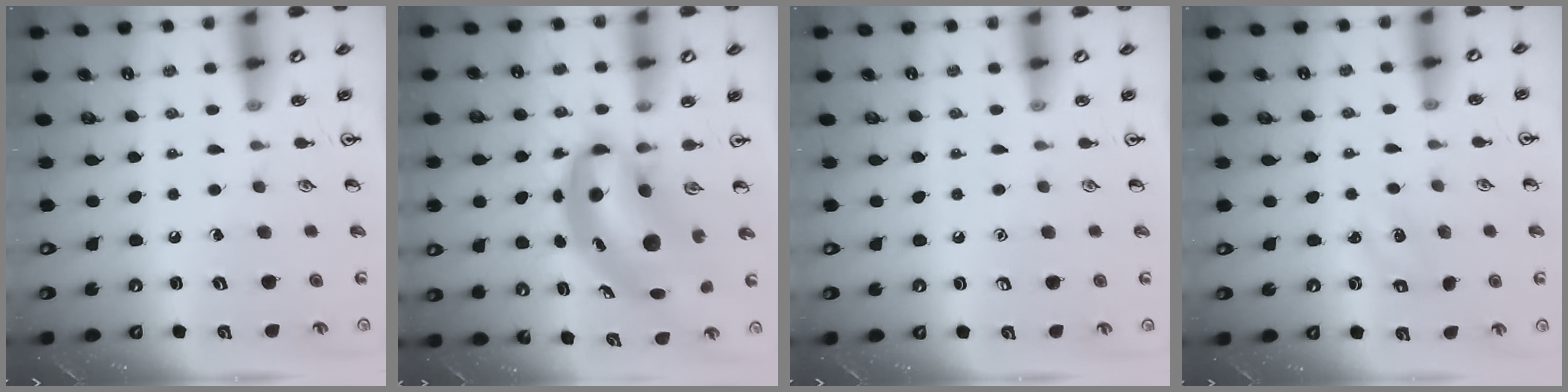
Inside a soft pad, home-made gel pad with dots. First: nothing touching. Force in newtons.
{"total": 7.5, "press": 7.2, "slide": 2.3}
{"total": 0.0}
{"total": 1.3, "press": 1.2, "slide": 0.5}